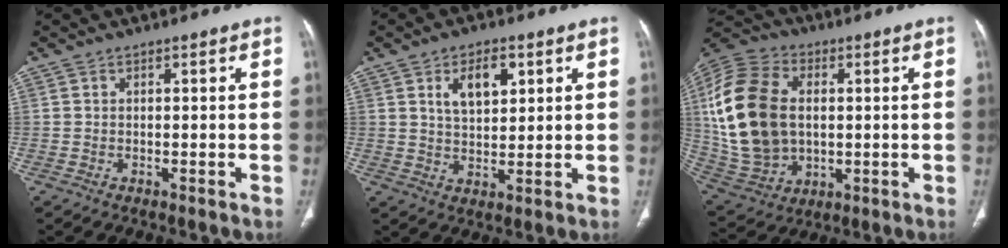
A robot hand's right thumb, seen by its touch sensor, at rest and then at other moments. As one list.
[{"total": 7.4, "force": [3.1, 4.0, 5.5], "torque": [-0.077, -0.014, 0.057]}, {"total": 22.4, "force": [2.1, 15.4, 16.2], "torque": [-0.330, 0.002, 0.051]}]